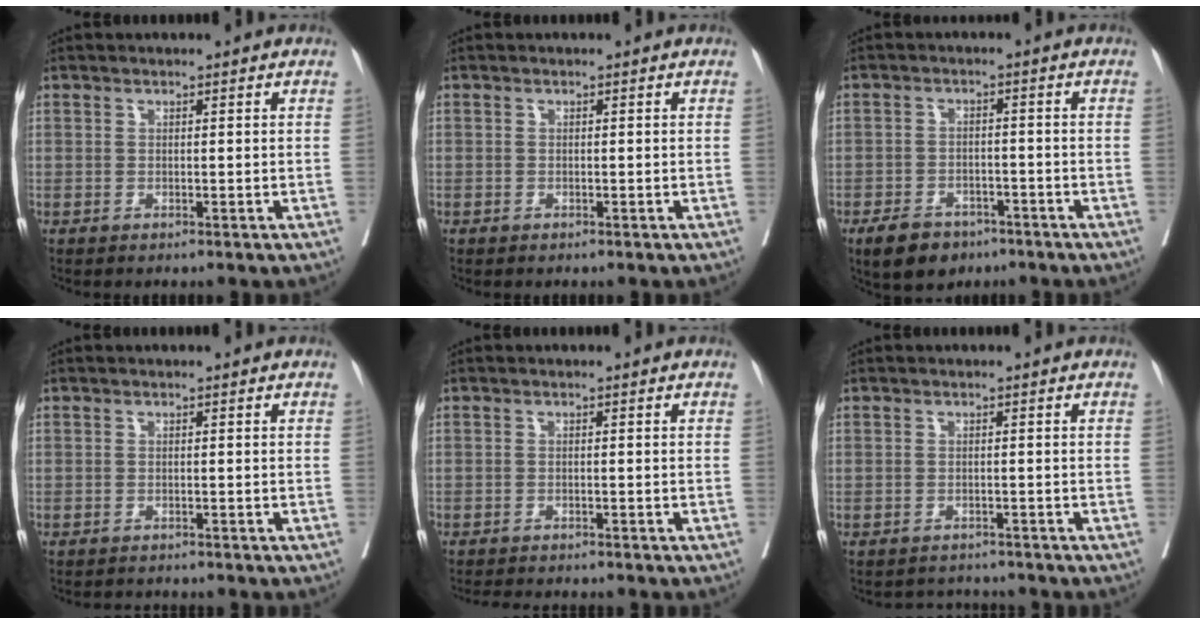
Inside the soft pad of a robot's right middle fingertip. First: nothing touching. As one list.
[{"total": 0.6, "force": [-0.3, 0.5, -0.1], "torque": [0.002, 0.007, -0.008]}, {"total": 6.0, "force": [-3.9, 3.6, 2.8], "torque": [-0.052, 0.002, -0.060]}, {"total": 1.9, "force": [-1.9, 0.2, 0.1], "torque": [-0.003, -0.007, -0.028]}, {"total": 5.5, "force": [-5.0, 0.8, 2.0], "torque": [-0.027, -0.008, -0.074]}, {"total": 2.1, "force": [-1.9, 0.5, -0.8], "torque": [0.015, -0.003, -0.029]}]